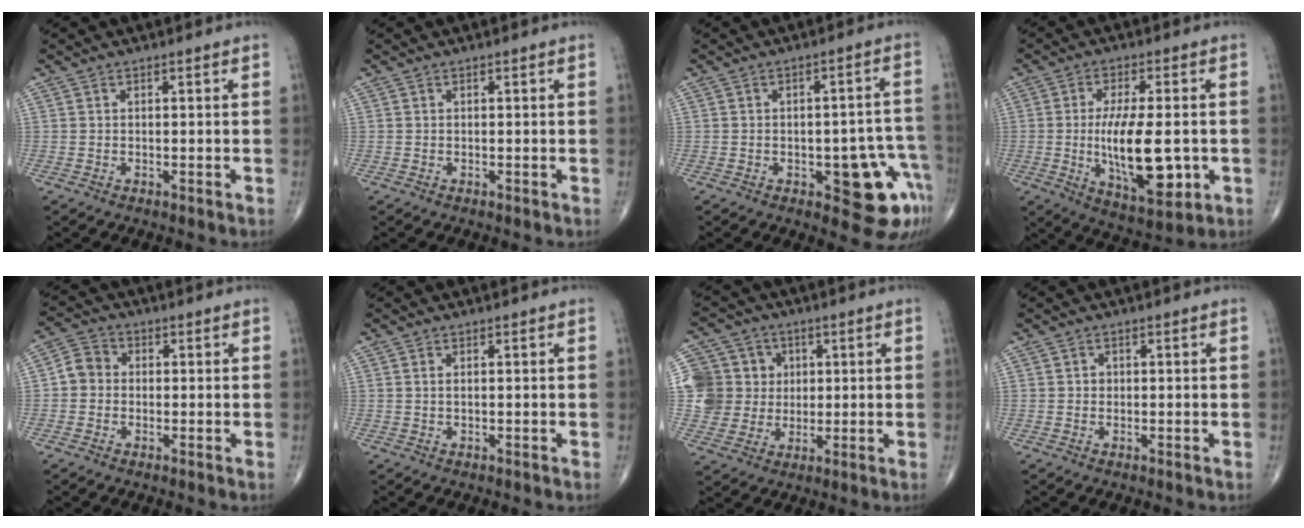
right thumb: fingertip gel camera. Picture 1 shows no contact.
{"total": 0.0}
{"total": 11.5, "force": [-4.7, 4.8, 9.4], "torque": [-0.070, 0.031, -0.050]}
{"total": 15.2, "force": [-1.9, 5.8, 13.9], "torque": [-0.221, -0.012, -0.020]}
{"total": 4.4, "force": [-0.4, 4.0, 1.8], "torque": [-0.020, 0.013, -0.017]}
{"total": 0.6, "force": [0.2, 0.2, 0.6], "torque": [-0.018, 0.001, 0.004]}
{"total": 11.6, "force": [1.8, 11.0, 3.2], "torque": [-0.034, 0.015, 0.037]}
{"total": 0.9, "force": [0.1, 0.9, 0.3], "torque": [0.001, 0.002, 0.001]}